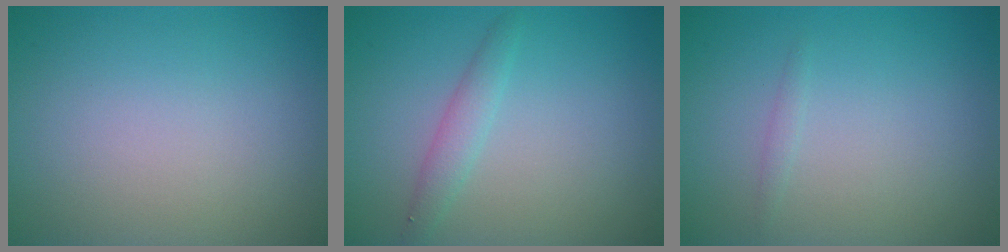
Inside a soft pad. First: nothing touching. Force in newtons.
{"total": 1.6, "press": 1.6, "slide": 0.0}
{"total": 0.6, "press": 0.5, "slide": 0.0}